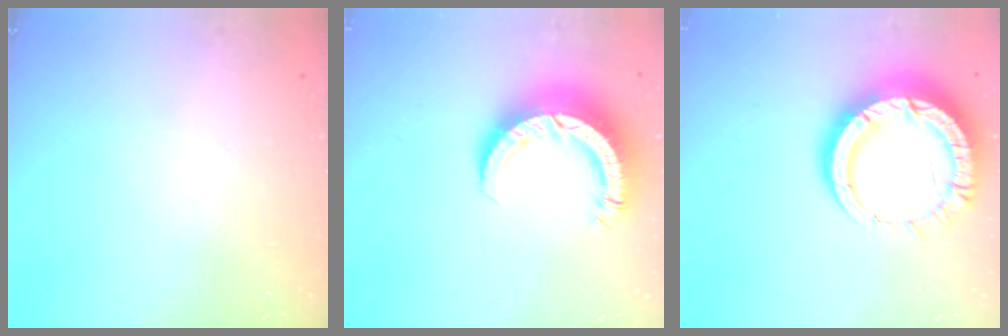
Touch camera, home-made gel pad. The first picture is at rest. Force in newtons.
{"total": 10.0, "press": 10.0, "slide": 1.1}
{"total": 16.1, "press": 16.1, "slide": 1.6}